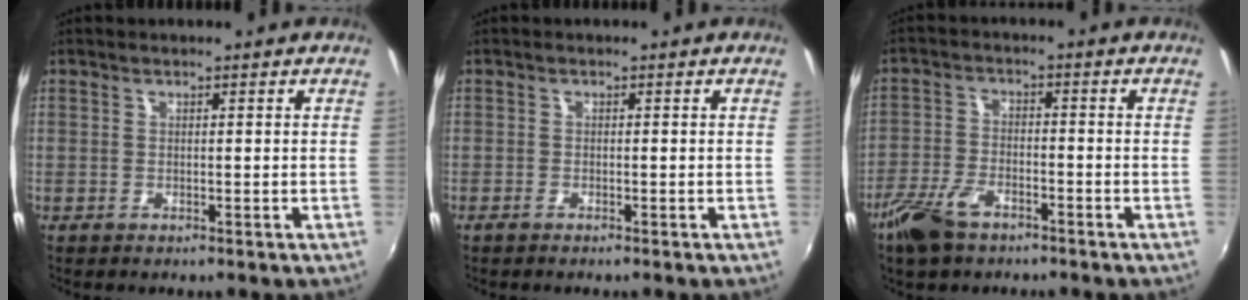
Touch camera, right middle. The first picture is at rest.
{"total": 1.0, "force": [-0.9, 0.1, 0.5], "torque": [-0.012, -0.003, -0.019]}
{"total": 8.1, "force": [-5.6, 3.7, 4.5], "torque": [-0.110, -0.005, -0.110]}